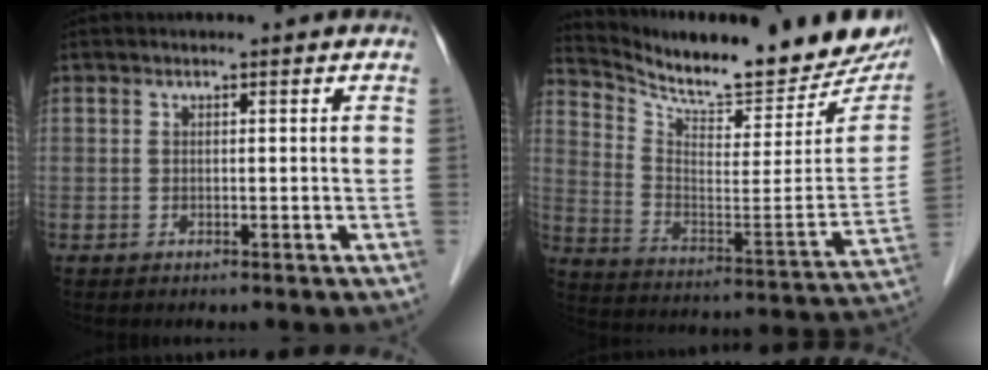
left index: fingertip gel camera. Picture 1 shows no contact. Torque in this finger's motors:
{"motor_torque": [-0.02, -0.20, 0.12, 0.00]}